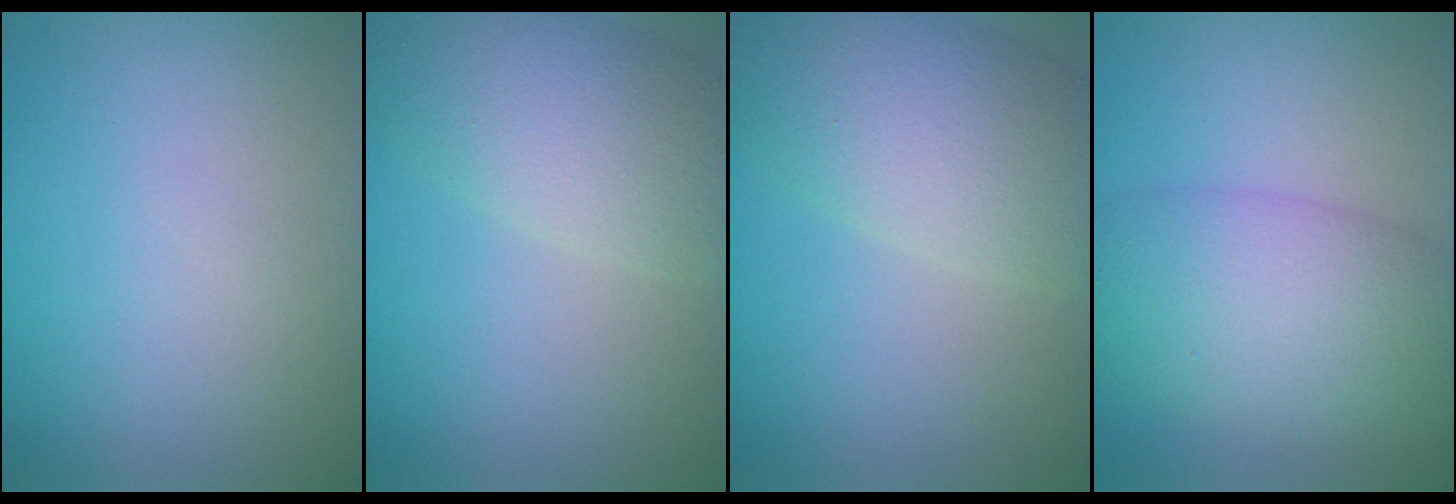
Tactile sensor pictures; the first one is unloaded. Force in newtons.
{"total": 6.3, "press": 6.2, "slide": 0.5}
{"total": 7.5, "press": 7.5, "slide": 0.8}
{"total": 7.7, "press": 7.7, "slide": 0.4}